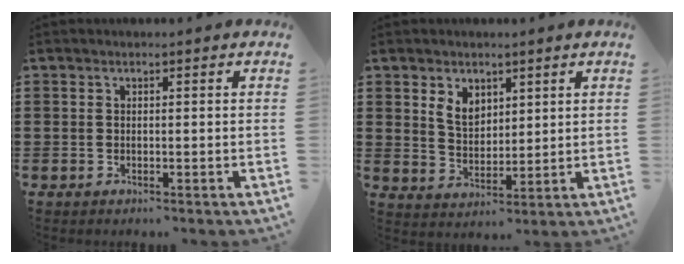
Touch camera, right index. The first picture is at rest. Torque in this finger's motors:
{"motor_torque": [0.76, 0.75, 0.22, 0.06]}